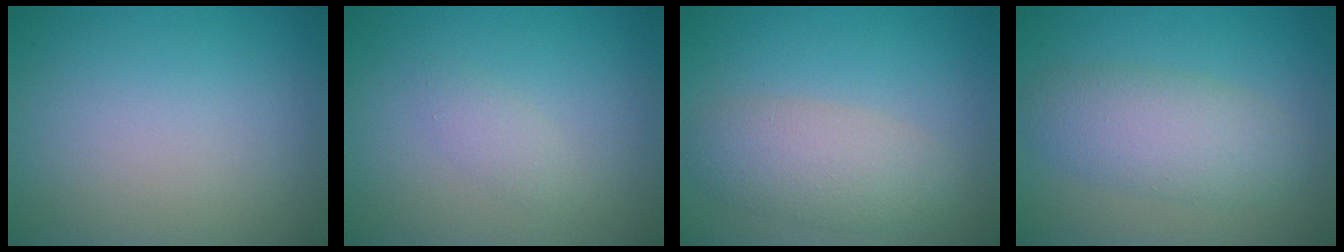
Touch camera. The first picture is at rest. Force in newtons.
{"total": 1.3, "press": 1.3, "slide": 0.1}
{"total": 4.2, "press": 4.1, "slide": 0.4}
{"total": 4.7, "press": 4.7, "slide": 0.1}